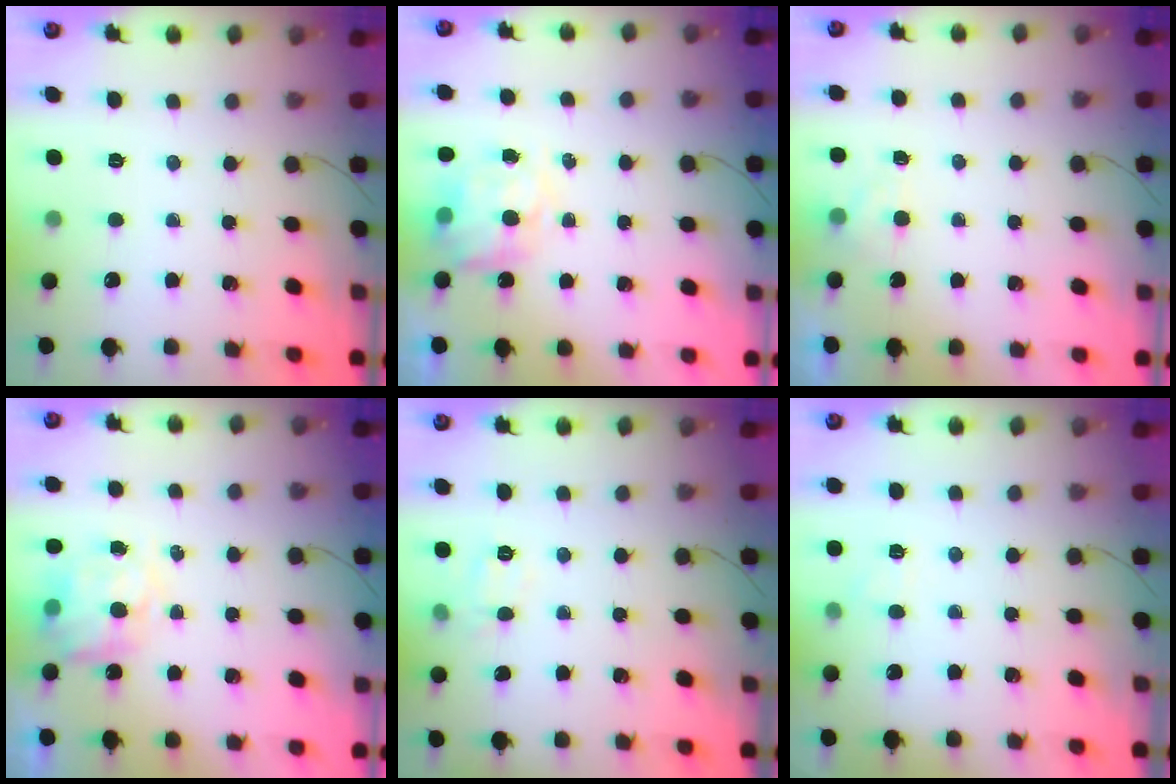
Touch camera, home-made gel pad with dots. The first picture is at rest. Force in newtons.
{"total": 8.7, "press": 8.6, "slide": 0.7}
{"total": 1.3, "press": 0.7, "slide": 1.0}
{"total": 8.7, "press": 8.6, "slide": 0.7}
{"total": 6.7, "press": 6.6, "slide": 1.2}
{"total": 4.2, "press": 4.0, "slide": 1.2}